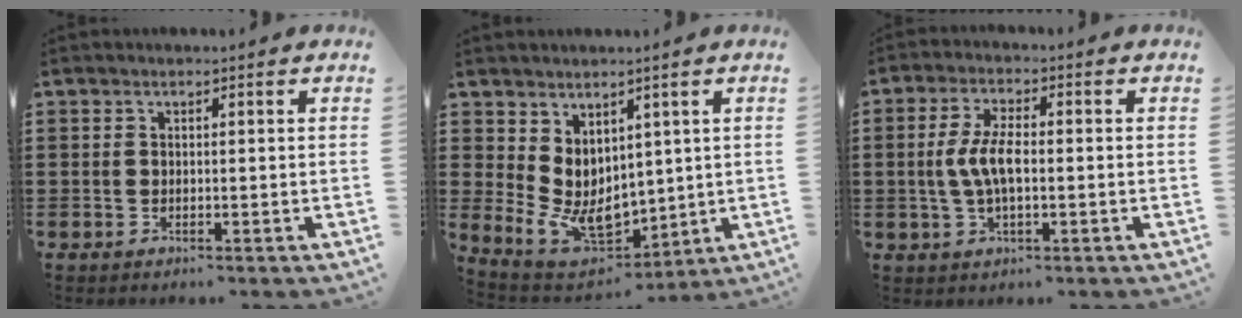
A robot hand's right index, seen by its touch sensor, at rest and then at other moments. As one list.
[{"total": 8.1, "force": [1.7, 6.3, 4.8], "torque": [-0.113, -0.010, 0.040]}, {"total": 5.5, "force": [-0.3, 2.1, 5.1], "torque": [-0.113, -0.002, -0.012]}]